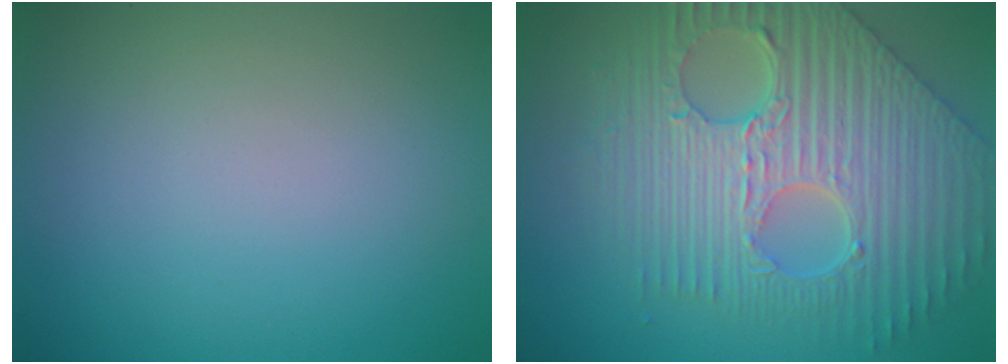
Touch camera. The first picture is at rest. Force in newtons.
{"total": 9.9, "press": 7.2, "slide": 6.9}